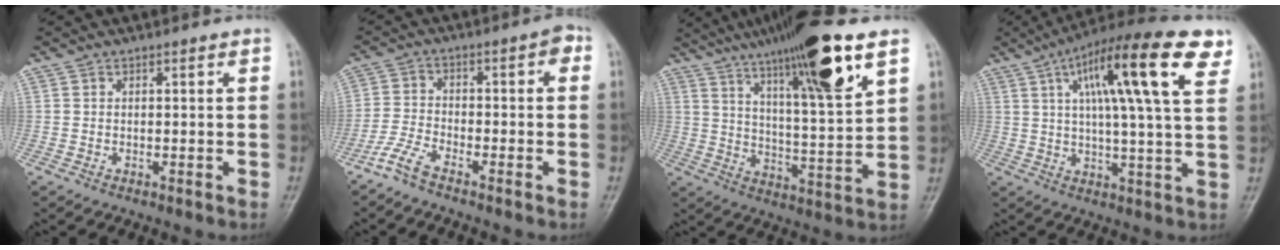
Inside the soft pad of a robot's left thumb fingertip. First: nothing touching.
{"total": 6.1, "force": [-3.6, 1.8, 4.6], "torque": [-0.083, 0.038, -0.074]}
{"total": 19.6, "force": [11.5, 2.5, 15.6], "torque": [-0.238, -0.047, 0.191]}
{"total": 20.1, "force": [8.8, 4.1, 17.7], "torque": [-0.260, 0.003, 0.130]}